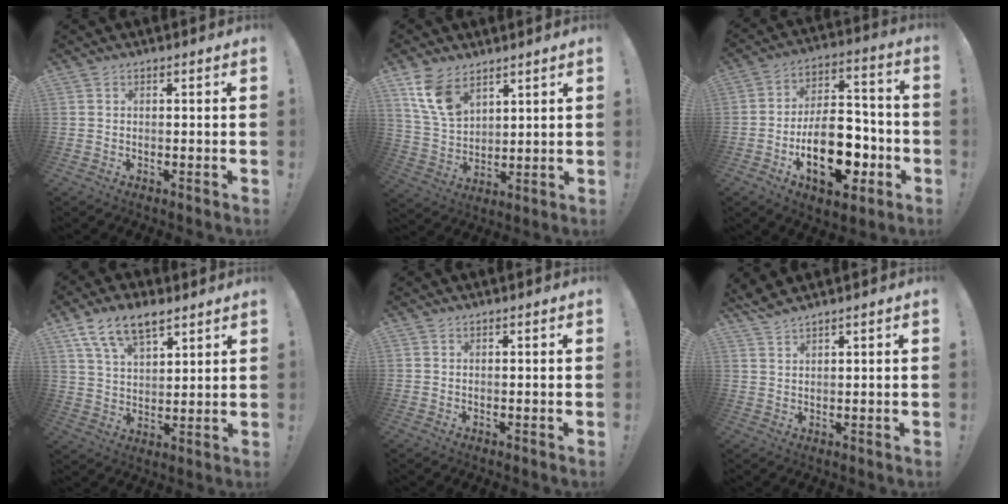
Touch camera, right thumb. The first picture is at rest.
{"total": 10.9, "force": [7.0, 6.3, 5.5], "torque": [-0.109, -0.029, 0.141]}
{"total": 21.8, "force": [-8.1, 12.1, 16.3], "torque": [-0.255, 0.055, -0.119]}
{"total": 11.6, "force": [7.4, 5.8, 6.9], "torque": [-0.119, -0.029, 0.140]}
{"total": 0.0}
{"total": 2.7, "force": [2.5, -0.1, 1.0], "torque": [-0.024, -0.014, 0.045]}